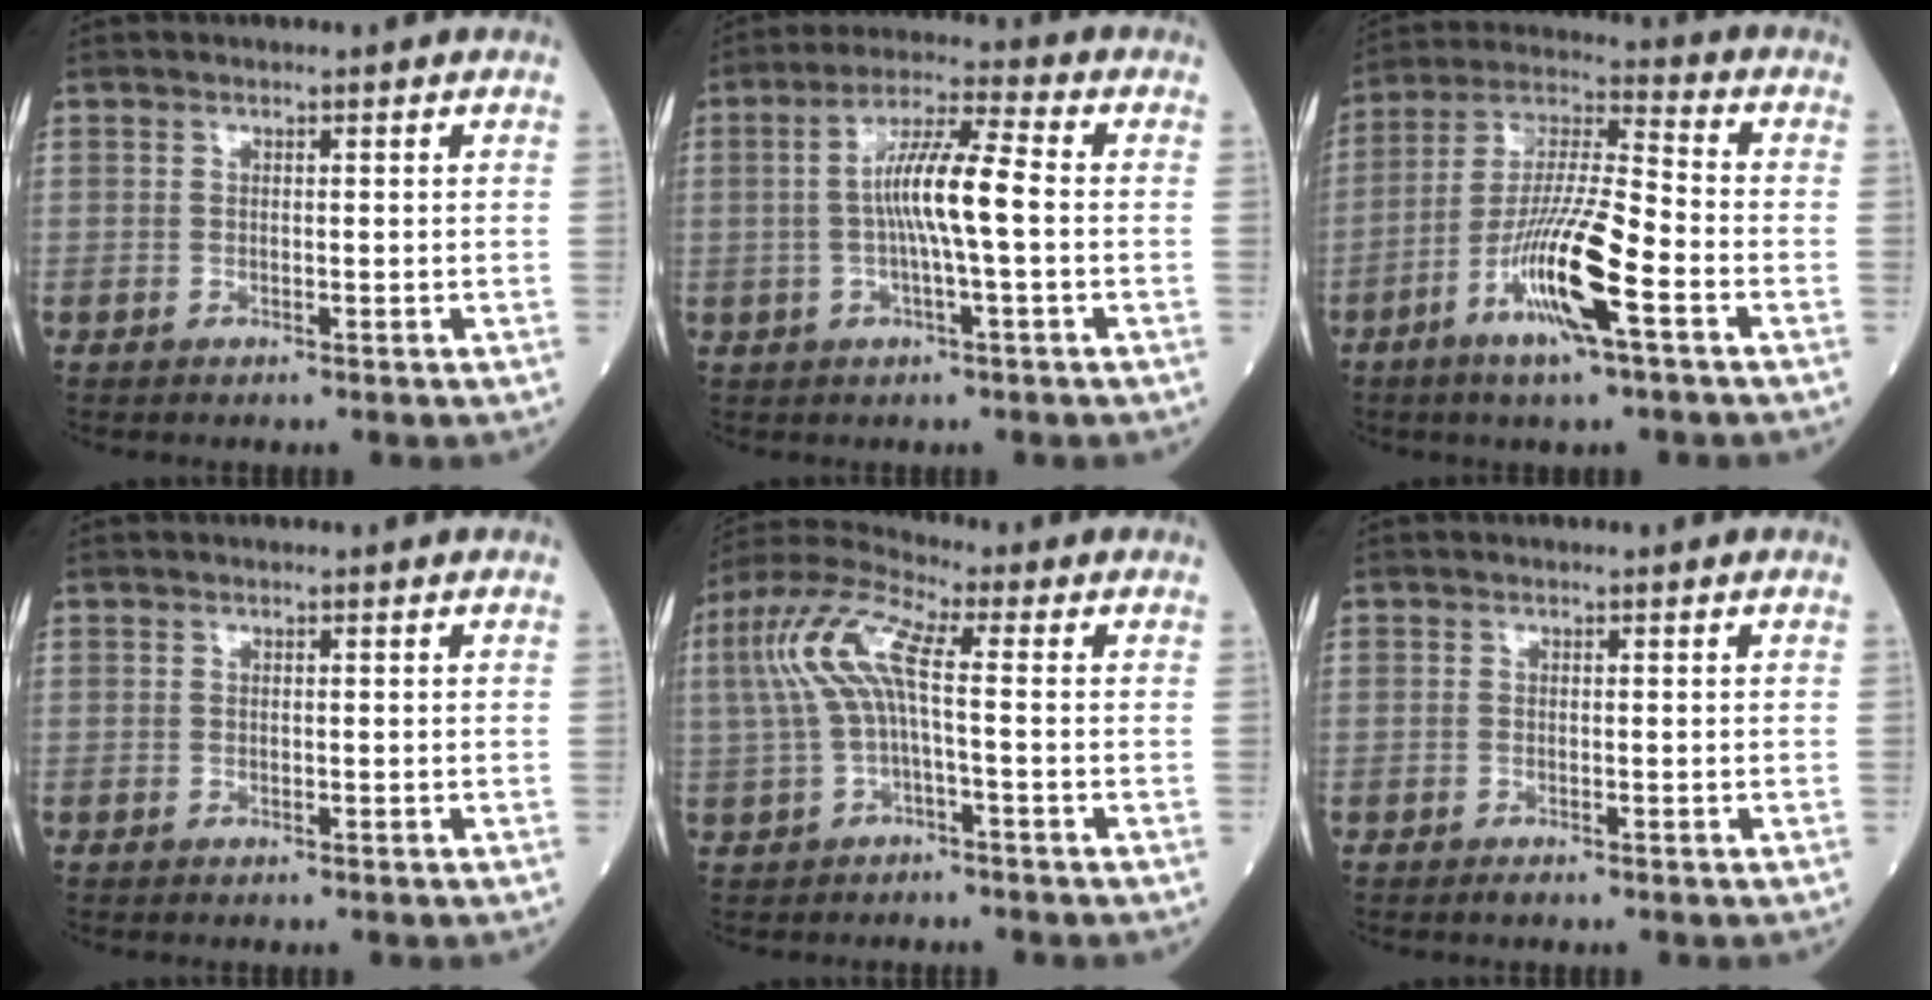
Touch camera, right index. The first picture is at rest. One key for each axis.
{"total": 8.9, "fx": -0.4, "fy": 0.5, "fz": 8.8, "tx": -0.168, "ty": 0.013, "tz": -0.012}
{"total": 14.2, "fx": -6.0, "fy": 1.4, "fz": 12.8, "tx": -0.253, "ty": -0.010, "tz": -0.112}
{"total": 0.0}
{"total": 9.2, "fx": 0.6, "fy": 1.7, "fz": 9.0, "tx": -0.202, "ty": 0.033, "tz": 0.005}
{"total": 0.6, "fx": -0.5, "fy": 0.1, "fz": 0.2, "tx": -0.007, "ty": -0.002, "tz": -0.008}